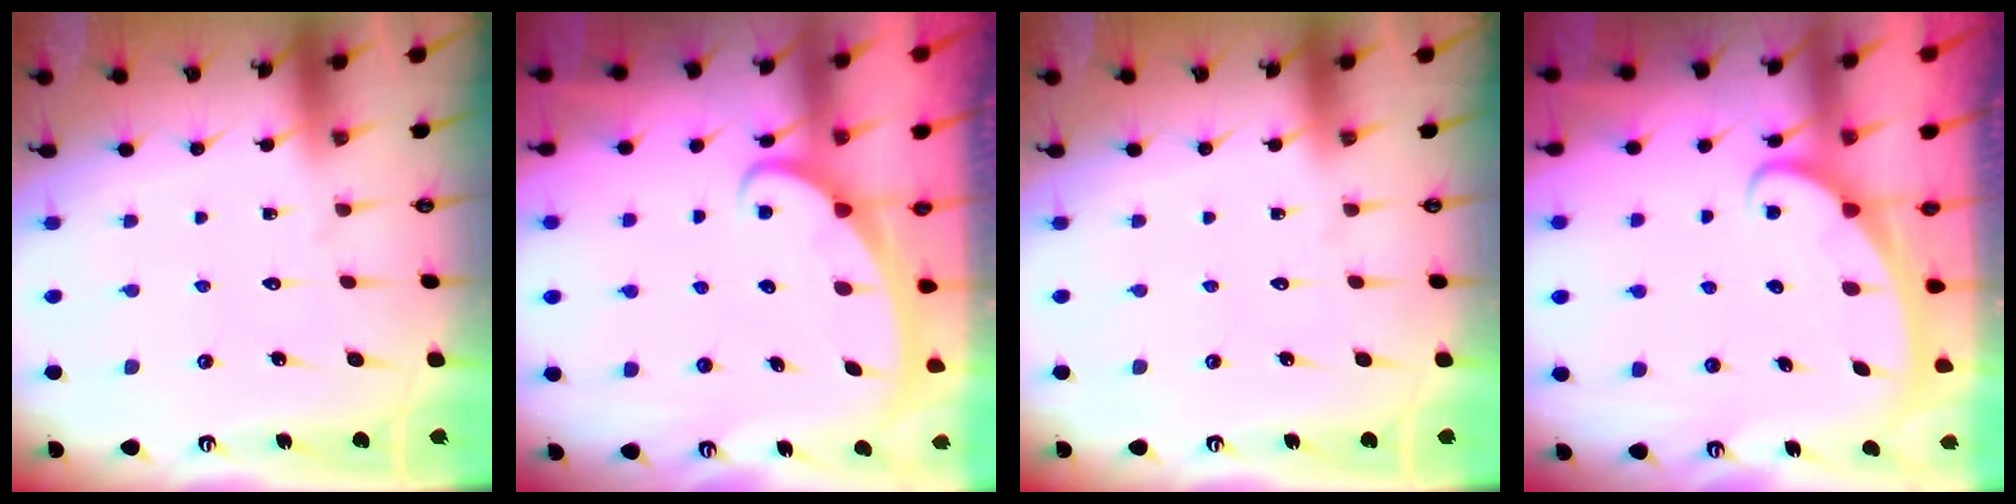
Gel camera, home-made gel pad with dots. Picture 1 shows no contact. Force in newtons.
{"total": 2.6, "press": 2.5, "slide": 0.3}
{"total": 0.0}
{"total": 2.6, "press": 2.6, "slide": 0.3}